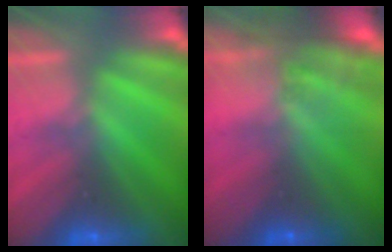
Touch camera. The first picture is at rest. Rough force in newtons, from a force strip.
{"total": 8.6}